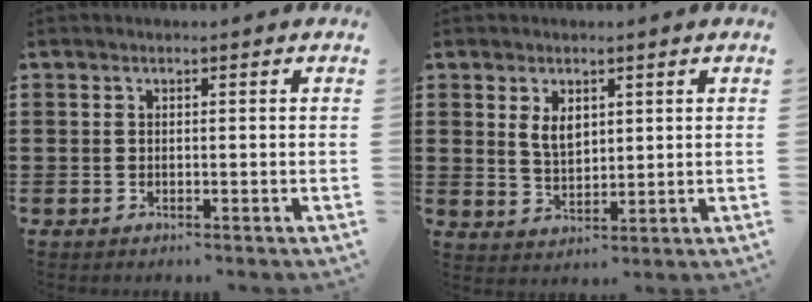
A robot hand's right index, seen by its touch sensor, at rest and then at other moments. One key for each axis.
{"total": 3.7, "fx": 1.7, "fy": 2.2, "fz": 2.5, "tx": -0.046, "ty": 0.003, "tz": 0.029}